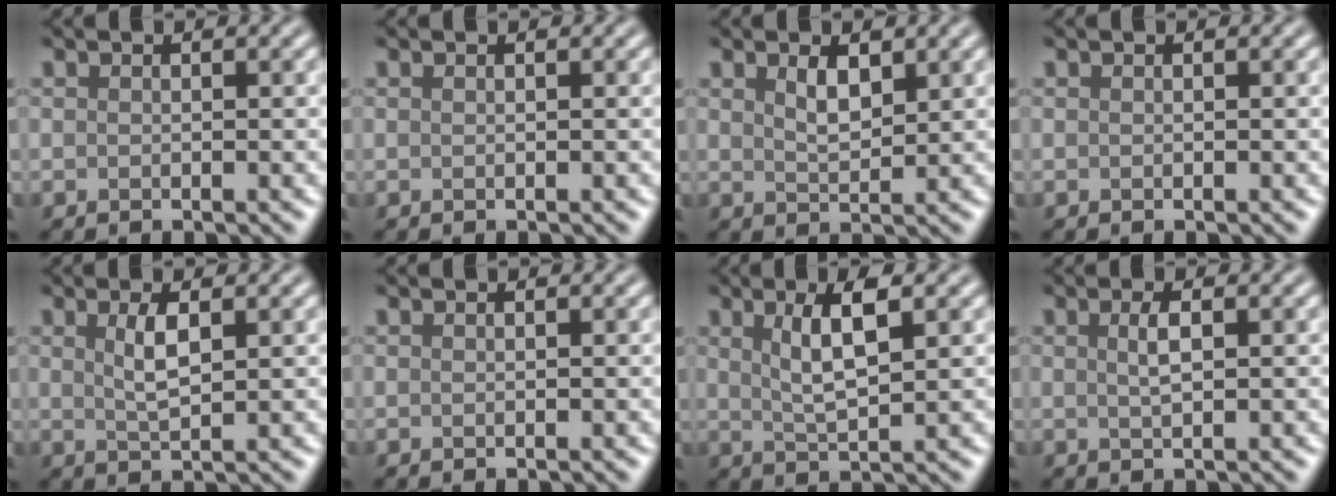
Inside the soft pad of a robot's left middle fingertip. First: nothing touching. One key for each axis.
{"total": 0.0}
{"total": 2.1, "fx": 1.2, "fy": 0.8, "fz": 1.5, "tx": -0.032, "ty": -0.003, "tz": 0.024}
{"total": 0.0}
{"total": 2.3, "fx": 0.8, "fy": 0.7, "fz": 2.1, "tx": -0.041, "ty": 0.000, "tz": 0.017}
{"total": 0.0}
{"total": 4.2, "fx": 1.5, "fy": 1.1, "fz": 3.7, "tx": -0.071, "ty": 0.001, "tz": 0.029}
{"total": 1.6, "fx": 0.5, "fy": 0.4, "fz": 1.5, "tx": -0.029, "ty": 0.002, "tz": 0.009}